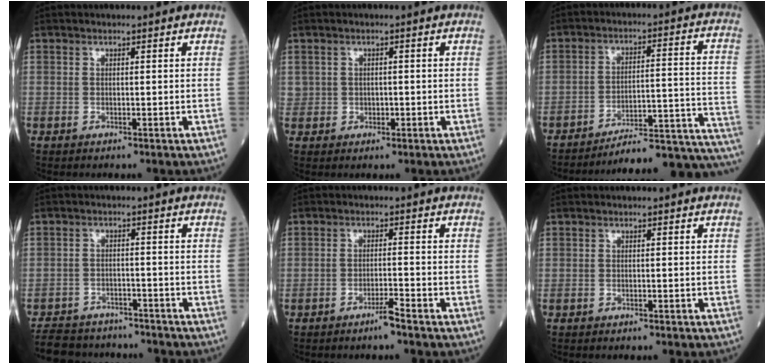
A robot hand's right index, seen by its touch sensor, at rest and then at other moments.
{"total": 1.7, "force": [0.0, 1.6, 0.7], "torque": [-0.012, 0.003, 0.004]}
{"total": 19.6, "force": [-18.8, -0.3, 5.5], "torque": [-0.011, 0.029, -0.251]}
{"total": 11.3, "force": [-10.2, 4.1, 2.4], "torque": [-0.042, 0.012, -0.143]}
{"total": 2.5, "force": [-2.0, -0.4, 1.4], "torque": [-0.027, -0.002, -0.036]}
{"total": 1.4, "force": [-1.3, 0.1, 0.5], "torque": [-0.008, 0.000, -0.017]}